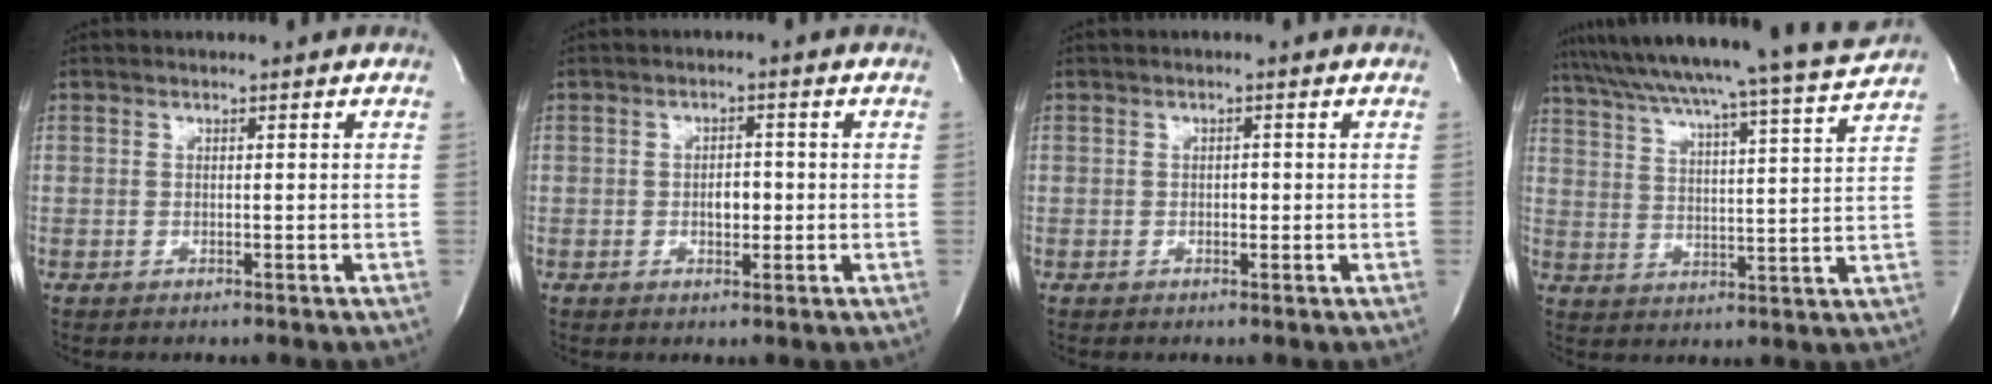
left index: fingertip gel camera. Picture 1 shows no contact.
{"total": 2.7, "force": [-0.4, 1.4, 2.2], "torque": [-0.034, 0.003, -0.004]}
{"total": 0.9, "force": [-0.1, 0.6, 0.7], "torque": [-0.009, 0.002, -0.002]}
{"total": 21.4, "force": [19.5, -2.2, 8.5], "torque": [-0.149, -0.042, 0.273]}